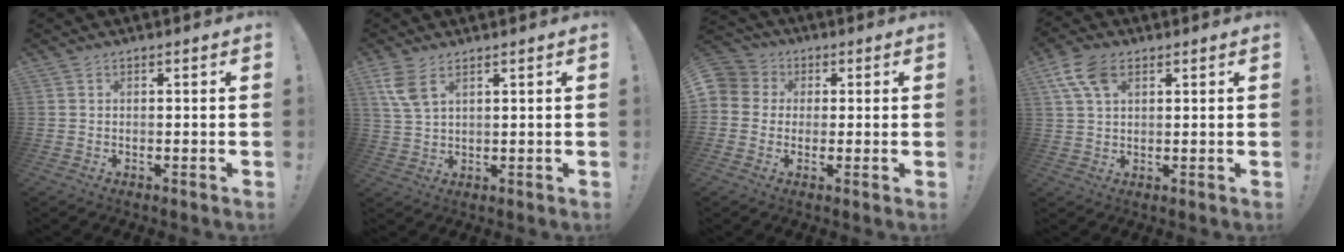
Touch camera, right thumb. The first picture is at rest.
{"total": 6.4, "force": [3.6, 2.7, 4.5], "torque": [-0.099, -0.012, 0.068]}
{"total": 5.7, "force": [0.5, 5.5, 1.4], "torque": [-0.027, 0.004, 0.011]}
{"total": 8.7, "force": [4.1, 4.9, 5.9], "torque": [-0.112, -0.004, 0.080]}